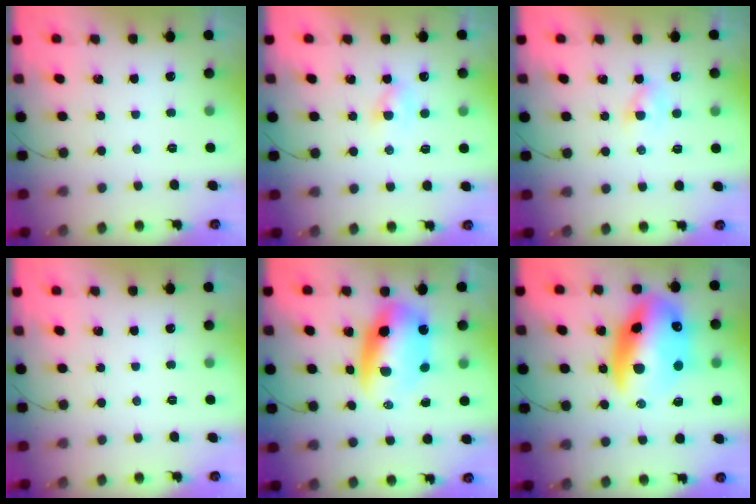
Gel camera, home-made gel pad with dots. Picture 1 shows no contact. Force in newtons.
{"total": 1.9, "press": 1.6, "slide": 1.0}
{"total": 1.9, "press": 1.6, "slide": 1.0}
{"total": 0.0}
{"total": 11.1, "press": 10.7, "slide": 3.2}
{"total": 20.6, "press": 20.0, "slide": 5.1}